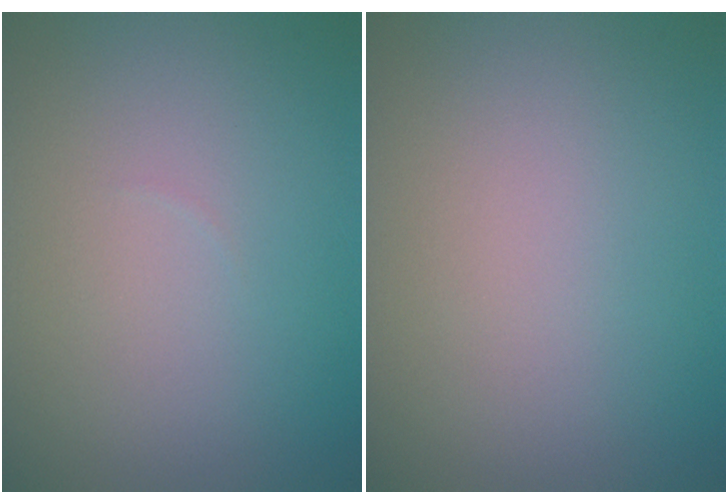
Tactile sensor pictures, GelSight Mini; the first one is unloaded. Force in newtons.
{"total": 0.0}